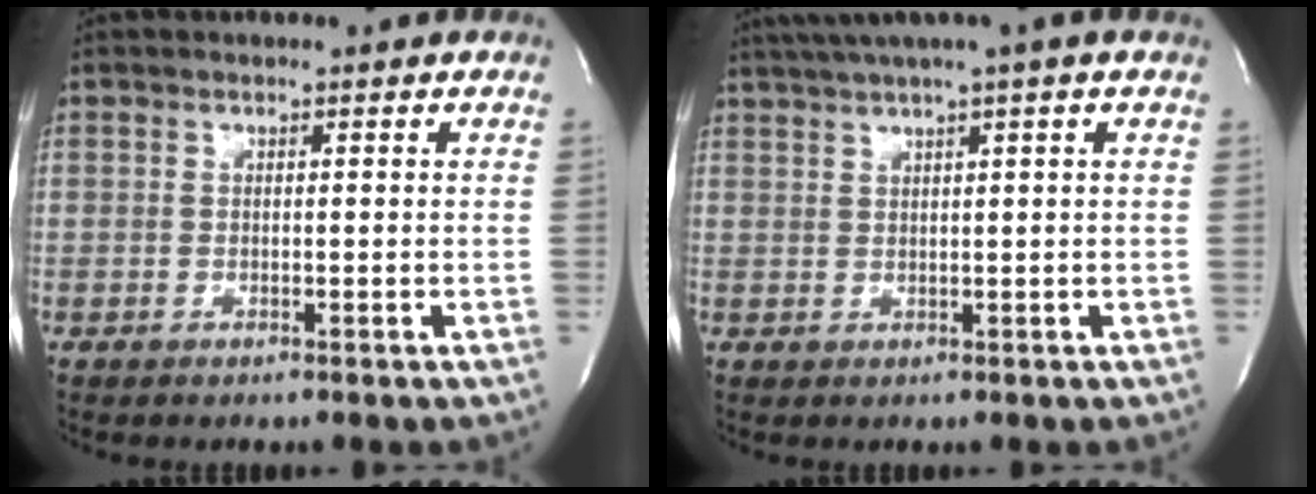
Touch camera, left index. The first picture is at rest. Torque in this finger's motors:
{"motor_torque": [1.07, -1.07, 0.70, 0.21]}